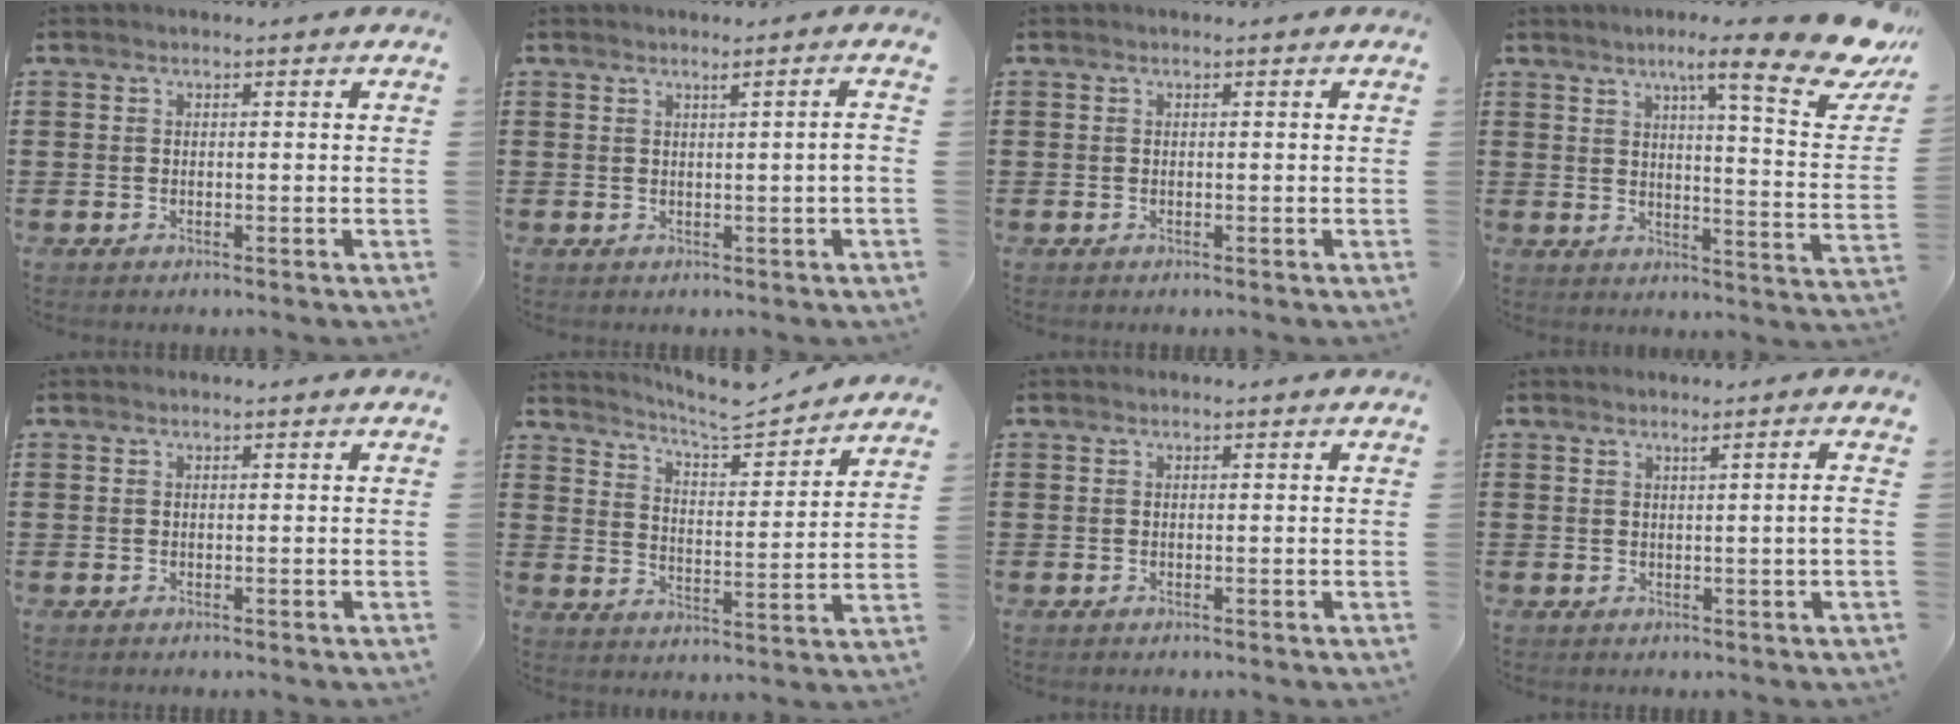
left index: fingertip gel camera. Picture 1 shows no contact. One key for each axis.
{"total": 2.1, "fx": 0.4, "fy": -0.8, "fz": 1.9, "tx": -0.031, "ty": -0.010, "tz": 0.004}
{"total": 0.0}
{"total": 12.5, "fx": 8.5, "fy": 1.1, "fz": 9.1, "tx": -0.142, "ty": -0.045, "tz": 0.127}
{"total": 0.0}
{"total": 5.9, "fx": 5.6, "fy": -0.1, "fz": 1.8, "tx": -0.052, "ty": -0.048, "tz": 0.089}
{"total": 0.0}
{"total": 2.3, "fx": 0.5, "fy": -0.9, "fz": 2.0, "tx": -0.034, "ty": -0.011, "tz": 0.006}